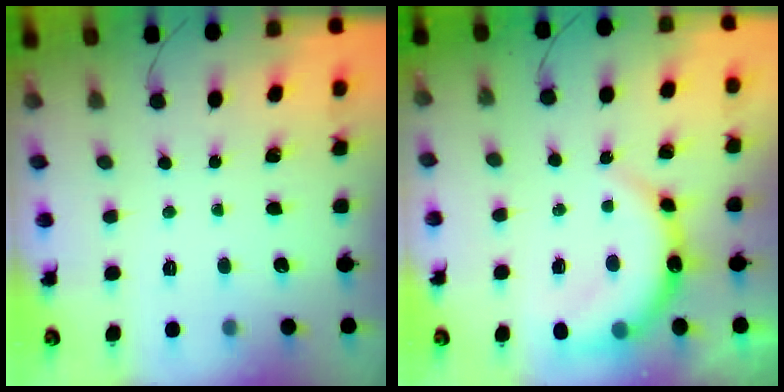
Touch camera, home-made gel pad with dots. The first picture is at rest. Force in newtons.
{"total": 10.9, "press": 10.8, "slide": 1.5}